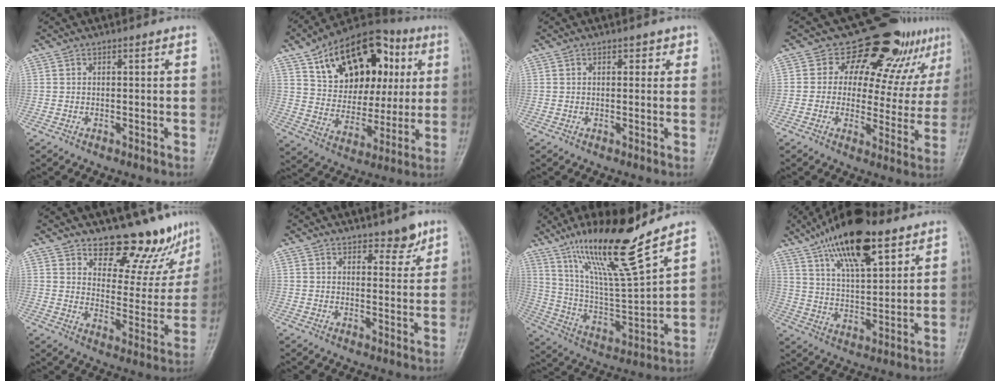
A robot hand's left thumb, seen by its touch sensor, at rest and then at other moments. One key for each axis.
{"total": 23.2, "fx": 8.5, "fy": 14.7, "fz": 15.9, "tx": -0.196, "ty": -0.001, "tz": 0.136}
{"total": 1.8, "fx": 0.9, "fy": 1.2, "fz": 1.0, "tx": 0.001, "ty": -0.001, "tz": 0.008}
{"total": 16.7, "fx": 10.7, "fy": 8.5, "fz": 9.6, "tx": -0.070, "ty": -0.049, "tz": 0.129}
{"total": 13.7, "fx": 11.6, "fy": 5.4, "fz": 4.7, "tx": -0.015, "ty": -0.102, "tz": 0.160}
{"total": 4.3, "fx": 3.2, "fy": 1.8, "fz": 2.2, "tx": -0.009, "ty": -0.023, "tz": 0.045}
{"total": 18.4, "fx": 13.1, "fy": 1.5, "fz": 12.9, "tx": -0.213, "ty": -0.071, "tz": 0.243}
{"total": 17.9, "fx": 10.6, "fy": 6.5, "fz": 12.8, "tx": -0.195, "ty": -0.033, "tz": 0.187}